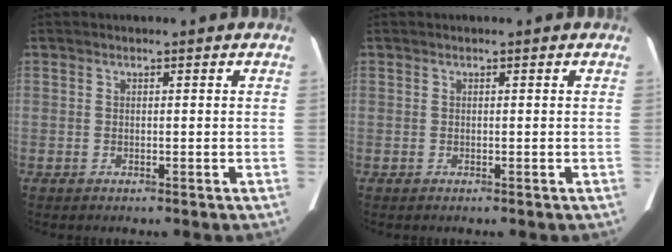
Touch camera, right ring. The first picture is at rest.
{"total": 0.0}